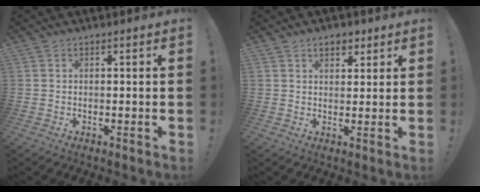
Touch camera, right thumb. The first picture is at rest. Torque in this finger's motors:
{"motor_torque": [0.34, 0.52, 0.07, -0.08, 0.00]}